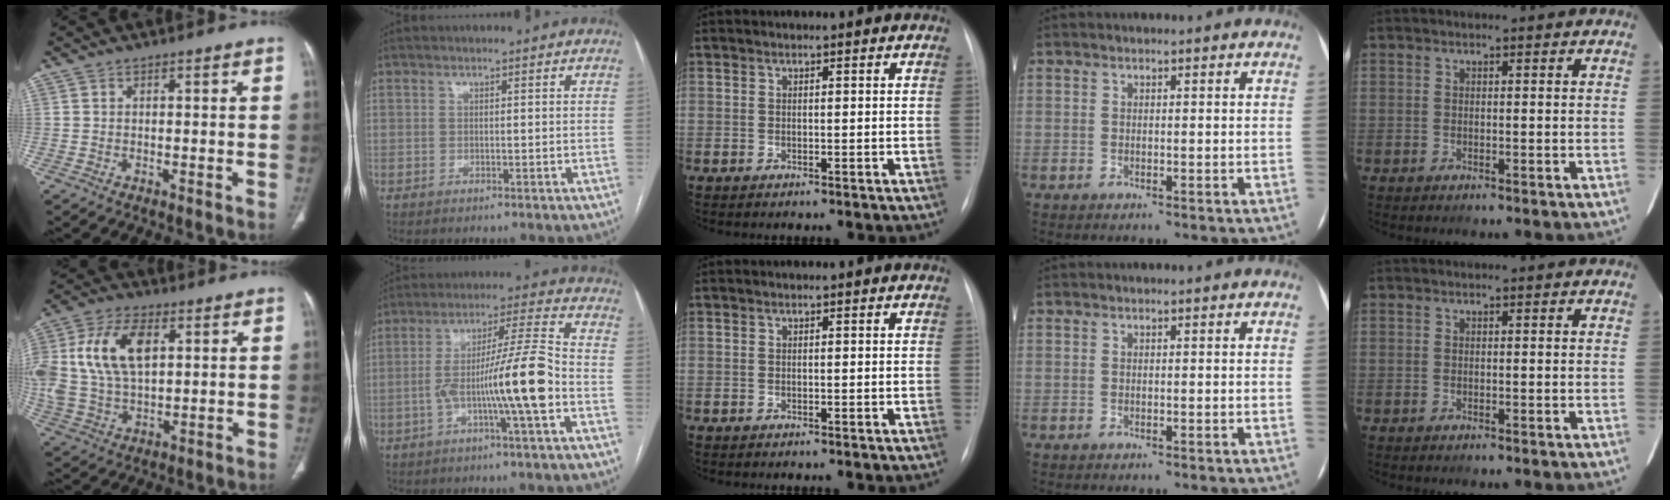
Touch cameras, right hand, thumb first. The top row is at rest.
{"thumb": {"total": 16.7, "force": [4.1, 9.8, 12.9], "torque": [-0.267, 0.004, 0.079]}, "index": {"total": 12.1, "force": [-3.5, -0.5, 11.6], "torque": [-0.203, 0.012, -0.064]}}